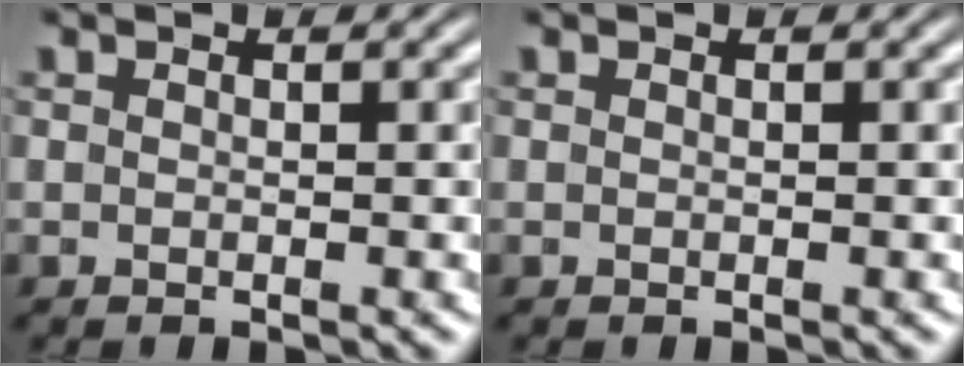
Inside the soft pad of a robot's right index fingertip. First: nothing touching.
{"total": 0.0}